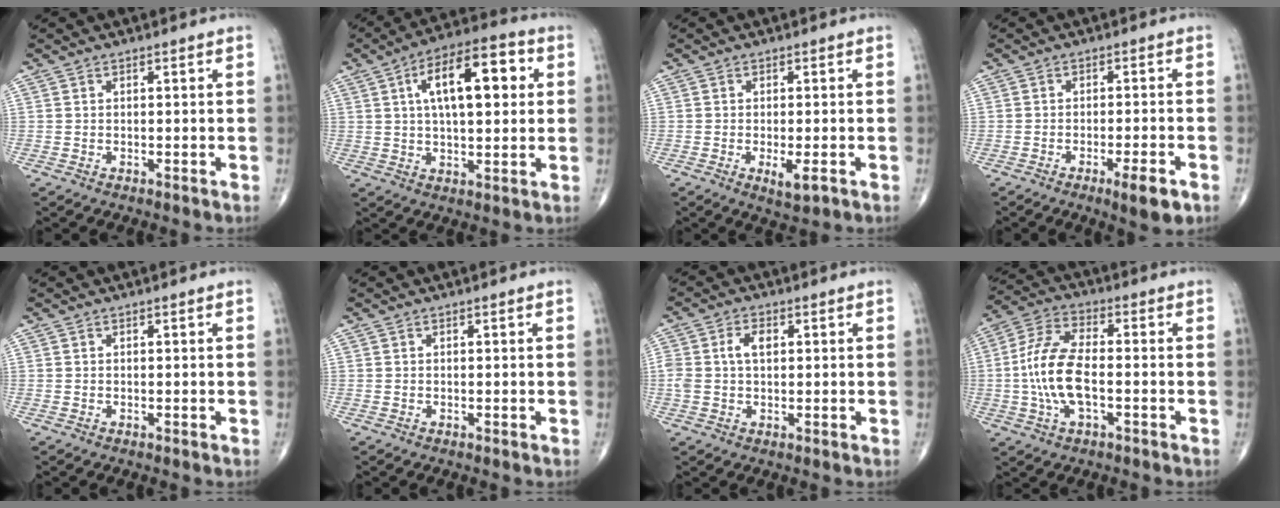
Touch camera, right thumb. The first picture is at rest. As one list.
[{"total": 15.2, "force": [3.8, 6.6, 13.2], "torque": [-0.192, 0.017, 0.054]}, {"total": 4.0, "force": [-1.4, 1.2, 3.6], "torque": [-0.056, -0.009, -0.020]}, {"total": 5.6, "force": [-3.0, 0.9, 4.7], "torque": [-0.070, 0.002, -0.043]}, {"total": 0.0}, {"total": 0.0}, {"total": 4.5, "force": [0.8, 2.7, 3.5], "torque": [-0.081, 0.013, 0.016]}, {"total": 11.9, "force": [-1.8, 5.4, 10.5], "torque": [-0.221, 0.027, -0.037]}]